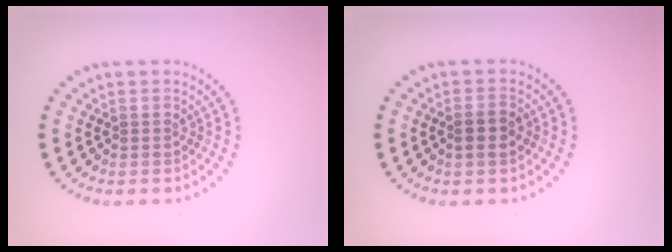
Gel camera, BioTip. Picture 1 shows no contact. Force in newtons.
{"total": 1.8, "press": 1.7, "slide": 0.4}